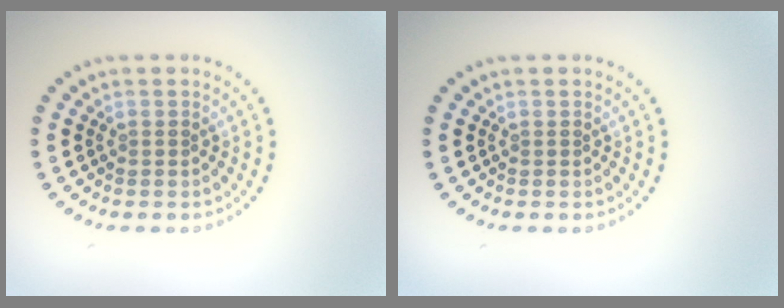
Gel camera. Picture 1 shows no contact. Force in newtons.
{"total": 0.0}